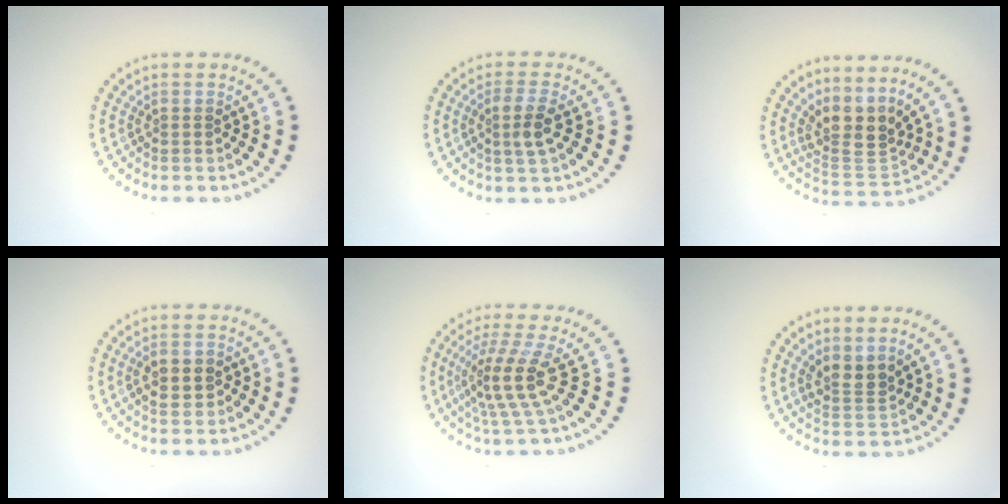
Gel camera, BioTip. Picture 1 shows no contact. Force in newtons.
{"total": 2.5, "press": 2.3, "slide": 1.0}
{"total": 3.9, "press": 2.9, "slide": 2.5}
{"total": 2.7, "press": 2.7, "slide": 0.1}
{"total": 4.1, "press": 3.0, "slide": 2.8}
{"total": 2.5, "press": 2.2, "slide": 1.3}